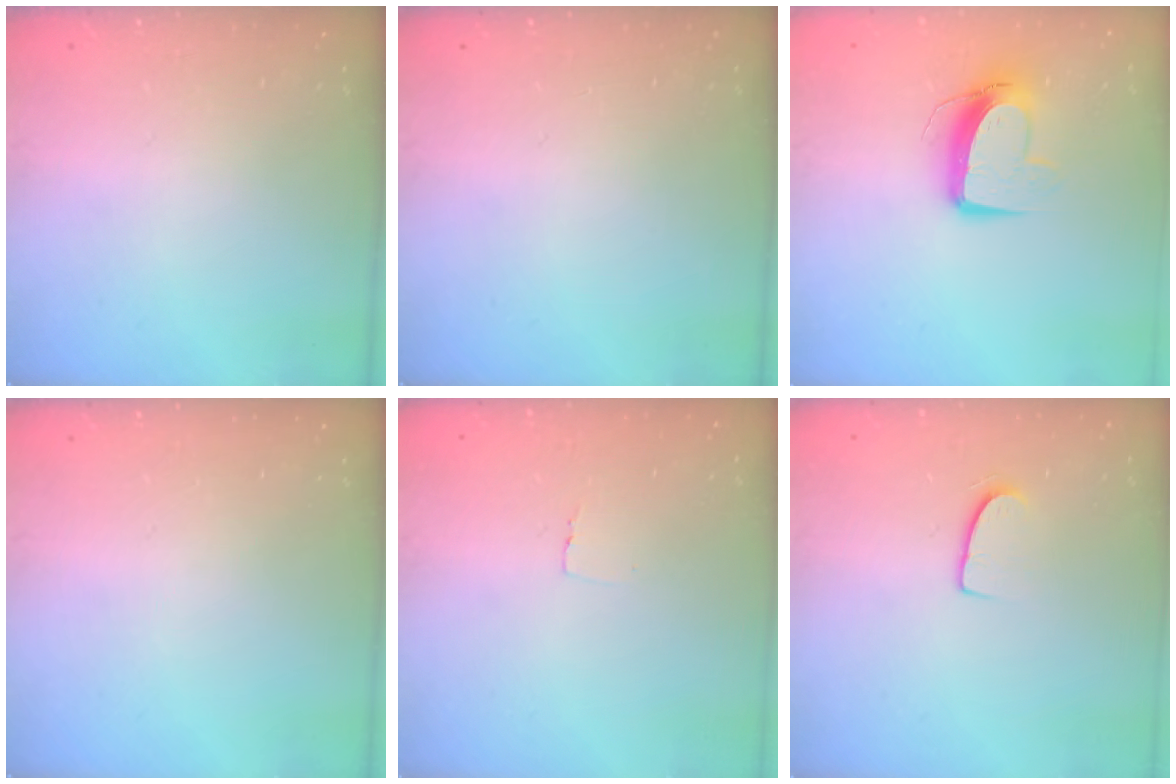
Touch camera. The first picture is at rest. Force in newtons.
{"total": 0.0}
{"total": 10.6, "press": 10.6, "slide": 0.6}
{"total": 0.0}
{"total": 2.3, "press": 2.3, "slide": 0.1}
{"total": 7.1, "press": 7.1, "slide": 0.5}